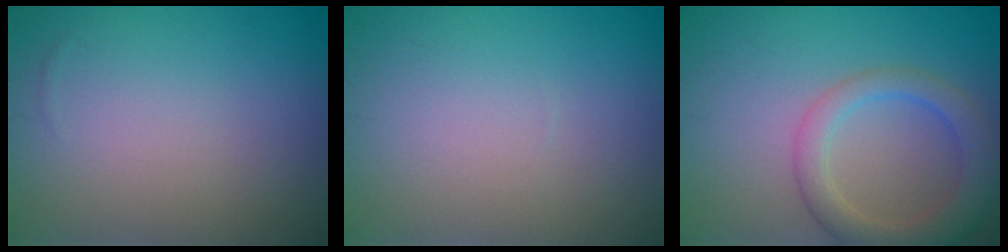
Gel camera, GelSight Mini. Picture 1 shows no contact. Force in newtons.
{"total": 0.0}
{"total": 4.2, "press": 4.2, "slide": 0.2}